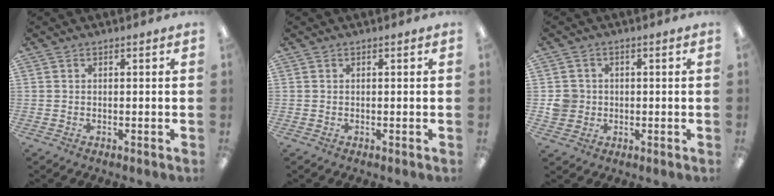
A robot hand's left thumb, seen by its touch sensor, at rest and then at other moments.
{"total": 0.0}
{"total": 4.9, "force": [-0.1, 4.8, 1.2], "torque": [-0.013, 0.007, 0.000]}